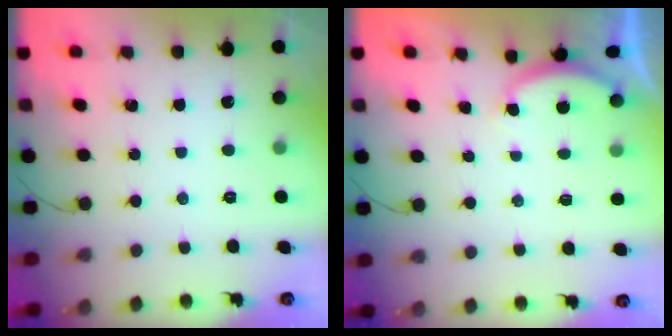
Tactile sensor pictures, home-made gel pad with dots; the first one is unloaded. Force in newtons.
{"total": 2.9, "press": 2.8, "slide": 0.6}